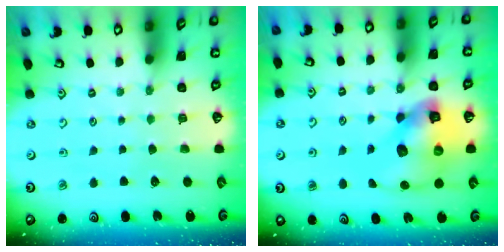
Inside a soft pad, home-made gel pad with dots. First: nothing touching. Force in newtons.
{"total": 14.9, "press": 14.7, "slide": 1.9}